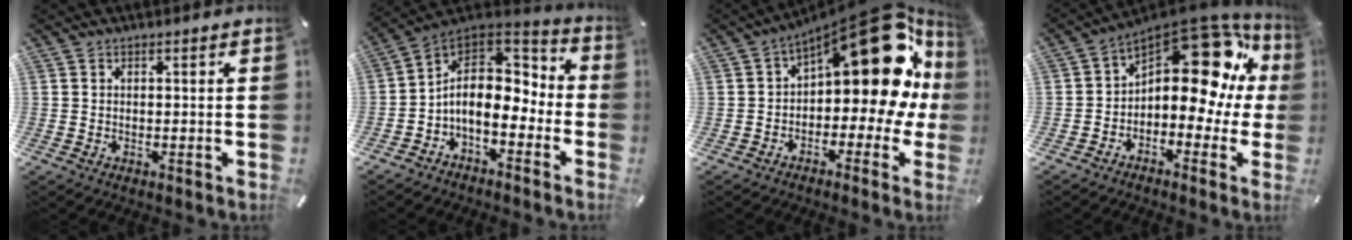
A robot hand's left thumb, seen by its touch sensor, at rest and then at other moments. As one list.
[{"total": 12.8, "force": [-1.7, 9.0, 9.0], "torque": [-0.148, 0.004, -0.029]}, {"total": 23.6, "force": [8.8, 10.6, 19.2], "torque": [-0.249, -0.064, 0.152]}, {"total": 17.2, "force": [6.3, 9.8, 12.6], "torque": [-0.154, -0.057, 0.102]}]